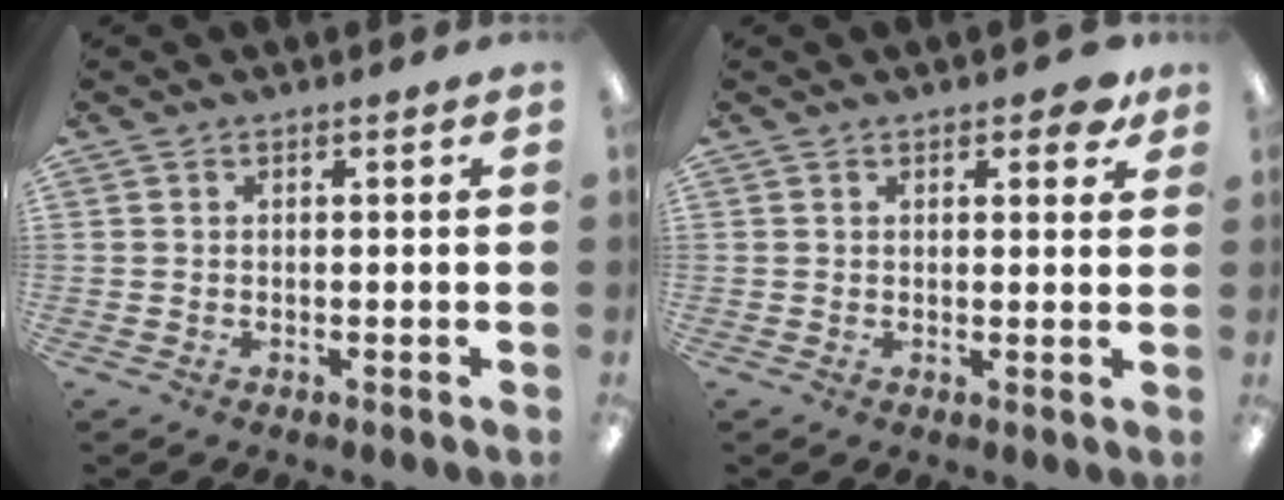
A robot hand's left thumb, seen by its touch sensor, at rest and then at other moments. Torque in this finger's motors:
{"motor_torque": [-0.30, -0.13, -0.22, 0.04, 0.06]}